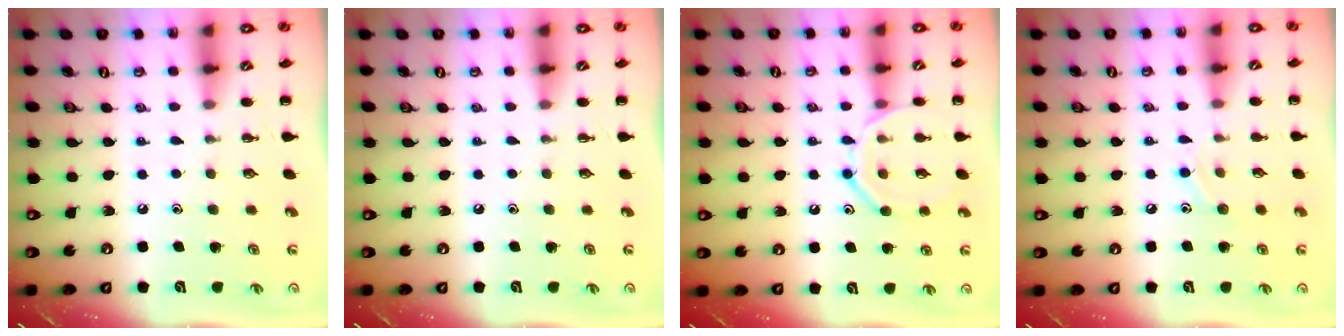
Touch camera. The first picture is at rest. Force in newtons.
{"total": 0.0}
{"total": 12.0, "press": 12.0, "slide": 0.7}
{"total": 7.6, "press": 7.4, "slide": 1.8}